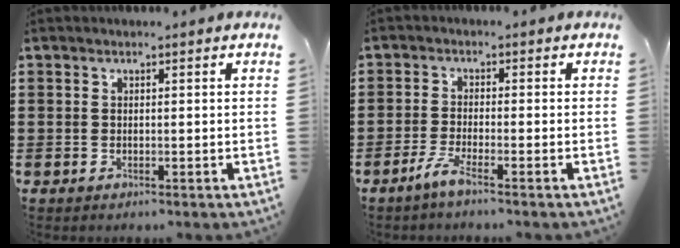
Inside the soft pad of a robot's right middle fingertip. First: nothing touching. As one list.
[{"total": 3.6, "force": [-2.6, 0.1, 2.5], "torque": [-0.061, -0.011, -0.053]}]